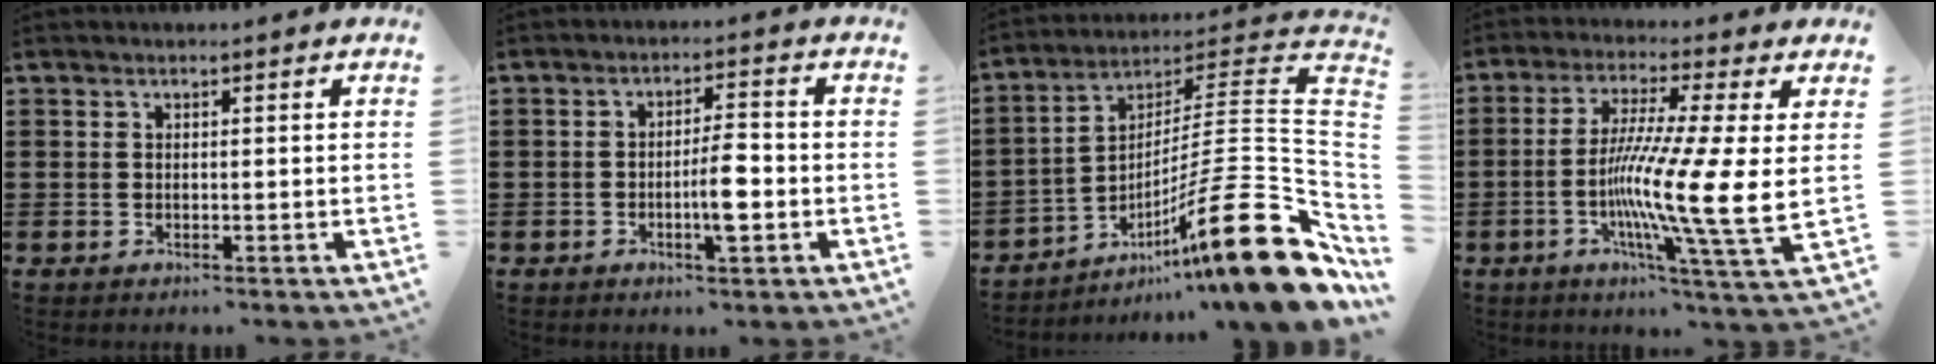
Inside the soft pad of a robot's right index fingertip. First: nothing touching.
{"total": 5.2, "force": [-1.4, 1.2, 4.9], "torque": [-0.089, 0.003, -0.028]}
{"total": 20.7, "force": [-9.5, 4.0, 17.9], "torque": [-0.243, 0.011, -0.158]}
{"total": 13.1, "force": [-0.8, -0.7, 13.1], "torque": [-0.254, -0.023, -0.022]}